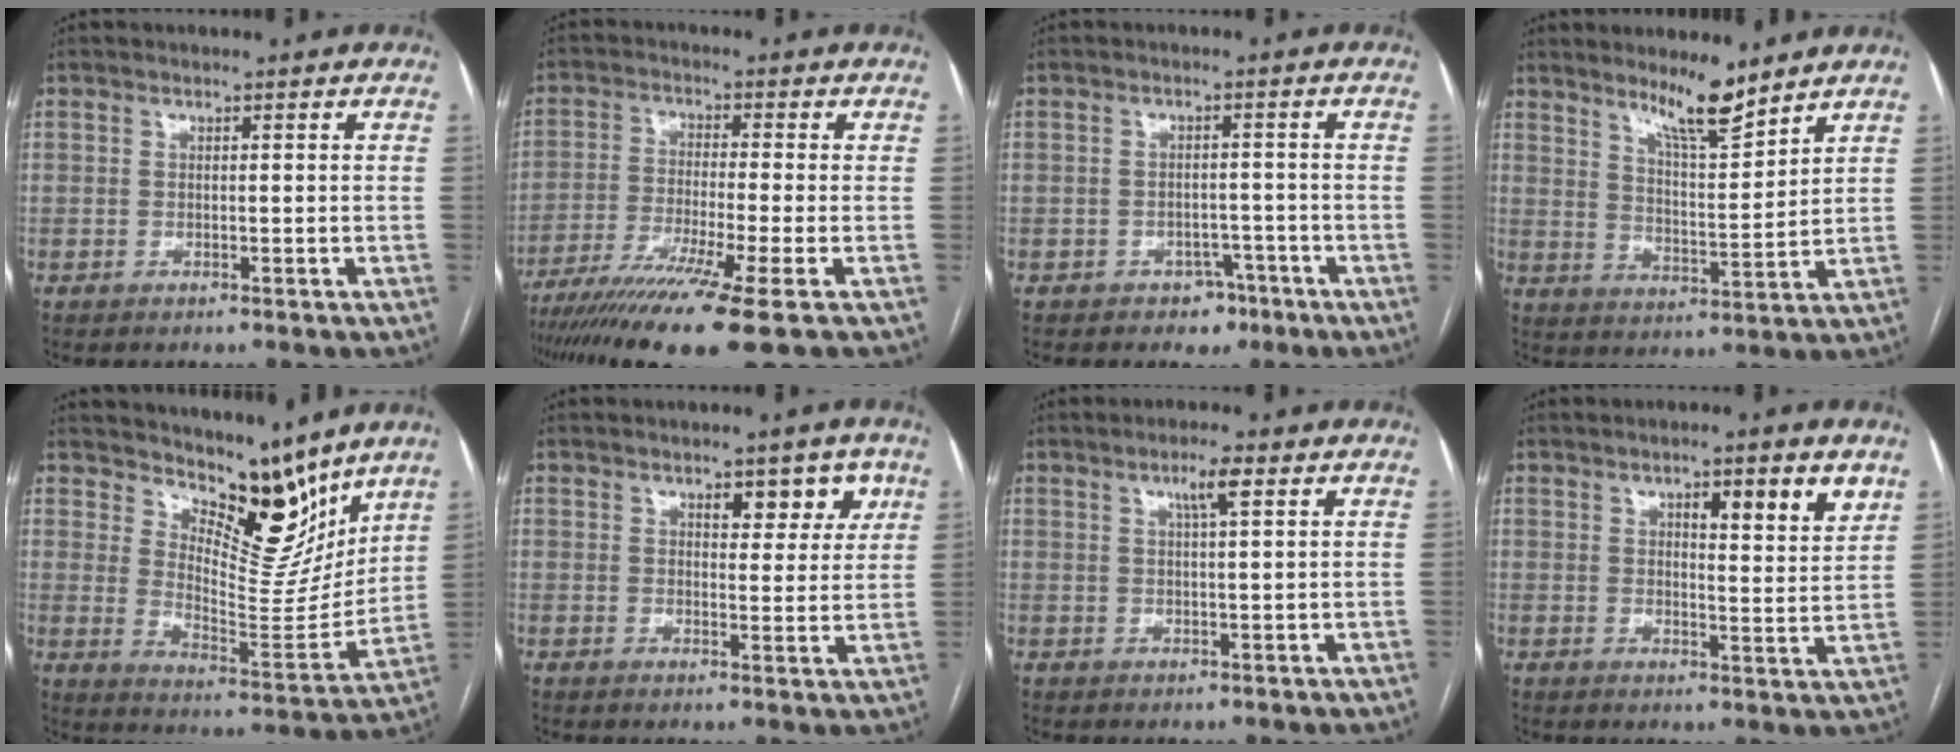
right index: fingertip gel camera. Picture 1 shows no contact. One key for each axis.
{"total": 13.2, "fx": -8.9, "fy": -1.3, "fz": 9.6, "tx": -0.176, "ty": -0.038, "tz": -0.148}
{"total": 3.7, "fx": -2.5, "fy": 2.7, "fz": 0.6, "tx": 0.001, "ty": 0.014, "tz": -0.029}
{"total": 8.0, "fx": 6.6, "fy": 0.5, "fz": 4.6, "tx": -0.083, "ty": -0.017, "tz": 0.118}
{"total": 13.1, "fx": 10.8, "fy": 4.3, "fz": 6.2, "tx": -0.090, "ty": -0.029, "tz": 0.173}
{"total": 5.8, "fx": 3.1, "fy": 2.6, "fz": 4.2, "tx": -0.042, "ty": 0.004, "tz": 0.038}
{"total": 3.4, "fx": 1.6, "fy": 0.2, "fz": 2.9, "tx": -0.053, "ty": 0.004, "tz": 0.027}
{"total": 7.6, "fx": 4.1, "fy": 1.4, "fz": 6.2, "tx": -0.084, "ty": -0.004, "tz": 0.054}